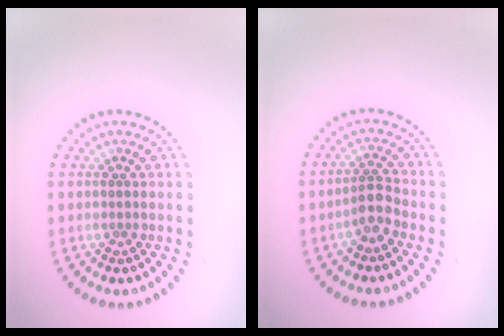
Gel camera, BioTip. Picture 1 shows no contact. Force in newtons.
{"total": 2.2, "press": 1.8, "slide": 1.3}